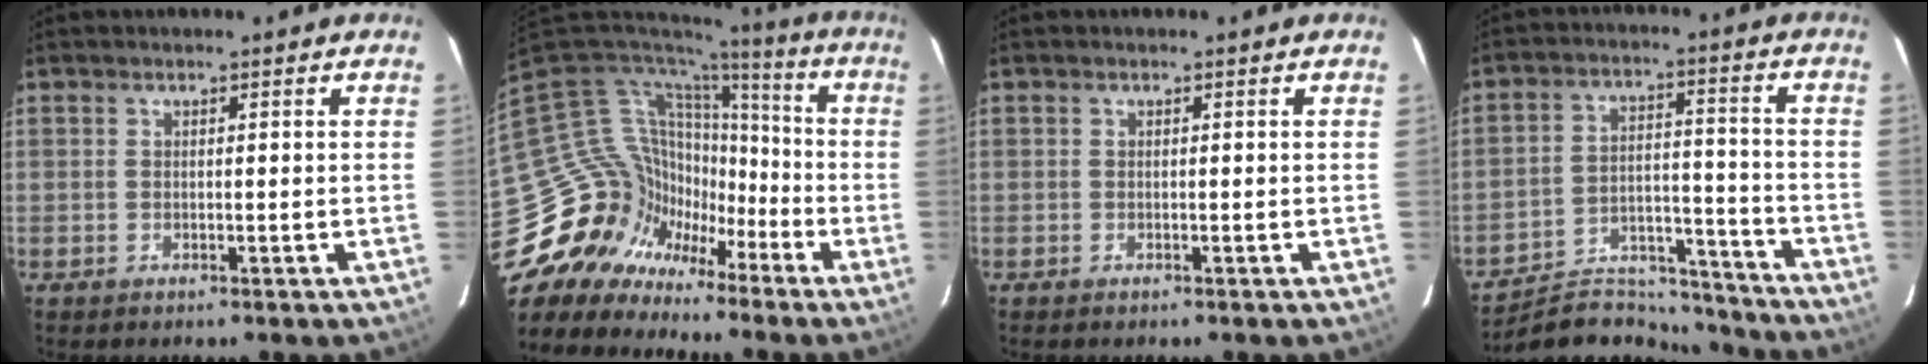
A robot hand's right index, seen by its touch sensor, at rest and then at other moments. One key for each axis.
{"total": 18.5, "fx": -10.9, "fy": 14.0, "fz": 5.1, "tx": -0.141, "ty": 0.012, "tz": -0.189}
{"total": 0.0}
{"total": 16.6, "fx": -15.6, "fy": 5.0, "fz": 2.7, "tx": -0.061, "ty": 0.033, "tz": -0.229}